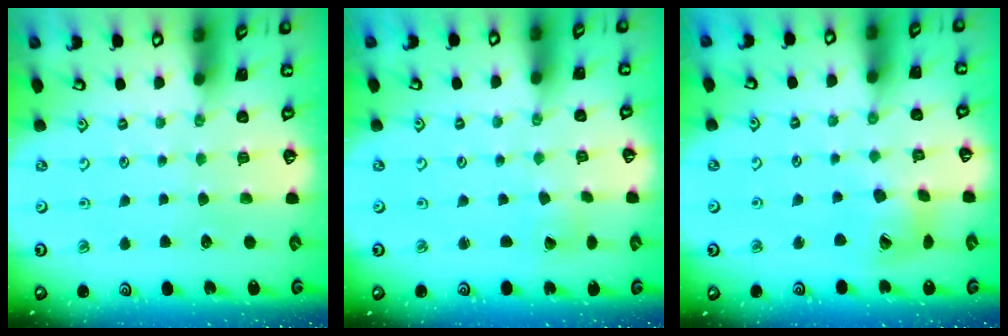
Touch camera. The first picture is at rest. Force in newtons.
{"total": 1.0, "press": 1.0, "slide": 0.1}
{"total": 12.7, "press": 12.6, "slide": 1.5}